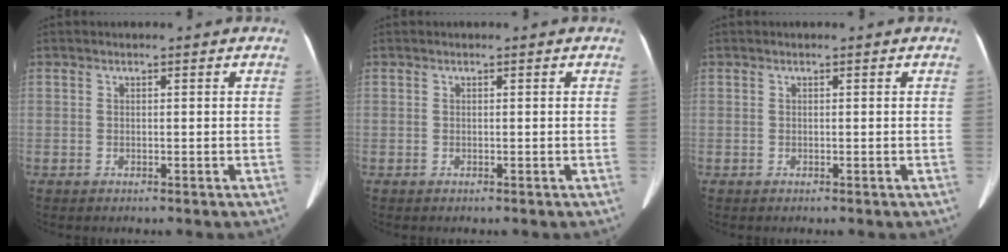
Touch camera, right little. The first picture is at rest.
{"total": 0.0}
{"total": 0.0}